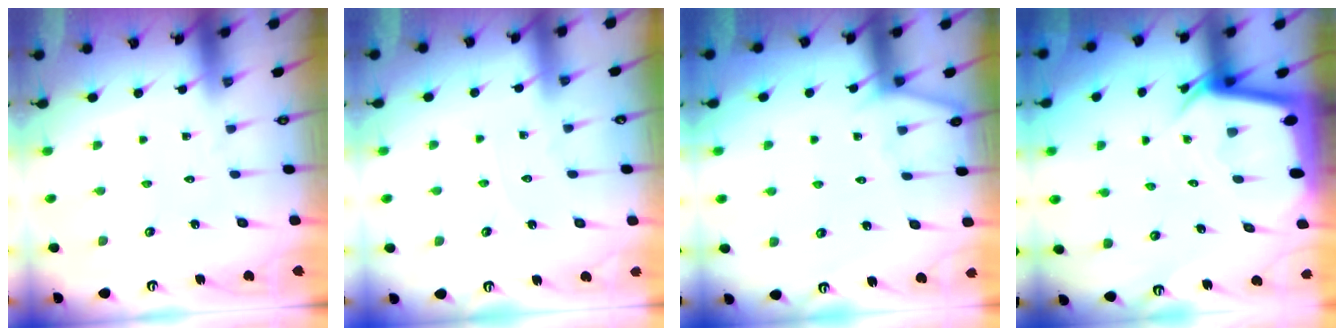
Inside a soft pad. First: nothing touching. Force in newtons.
{"total": 2.4, "press": 2.4, "slide": 0.4}
{"total": 4.9, "press": 4.9, "slide": 0.6}
{"total": 4.6, "press": 4.6, "slide": 0.4}